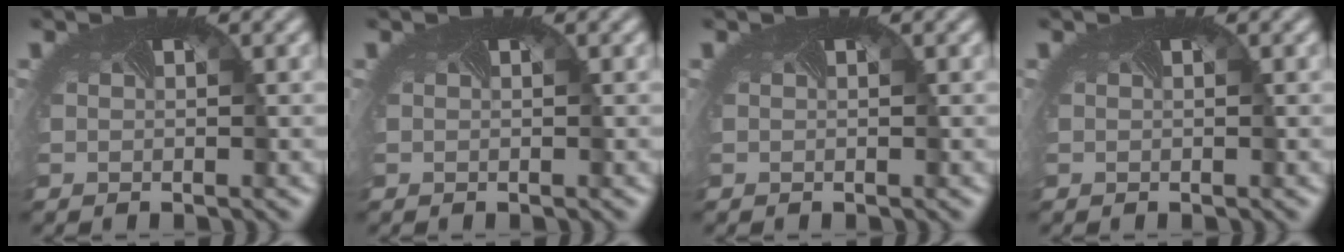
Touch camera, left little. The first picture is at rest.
{"total": 0.0}
{"total": 0.0}
{"total": 0.0}